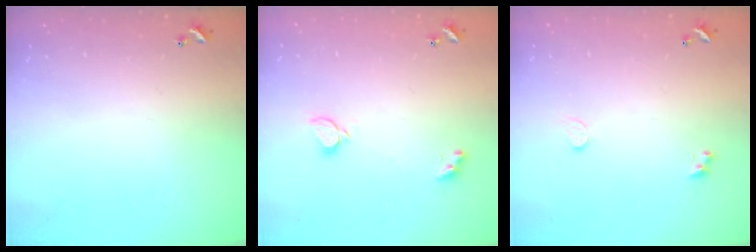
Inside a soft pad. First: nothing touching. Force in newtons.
{"total": 1.8, "press": 1.6, "slide": 0.8}
{"total": 0.8, "press": 0.7, "slide": 0.4}